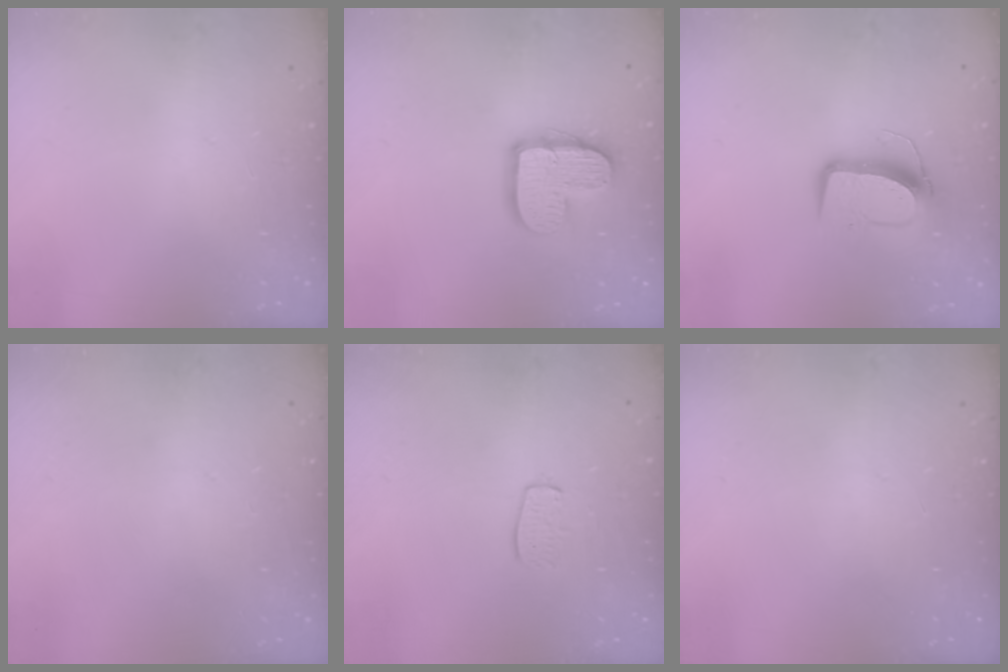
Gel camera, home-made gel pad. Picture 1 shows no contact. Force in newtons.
{"total": 12.6, "press": 12.6, "slide": 0.9}
{"total": 10.0, "press": 9.9, "slide": 0.9}
{"total": 0.0}
{"total": 6.9, "press": 6.8, "slide": 0.4}
{"total": 0.0}